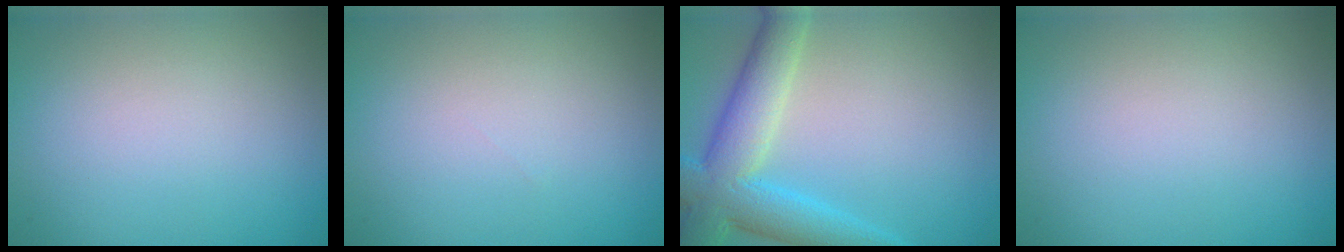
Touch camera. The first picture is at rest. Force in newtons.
{"total": 0.0}
{"total": 7.4, "press": 7.4, "slide": 0.4}
{"total": 0.0}